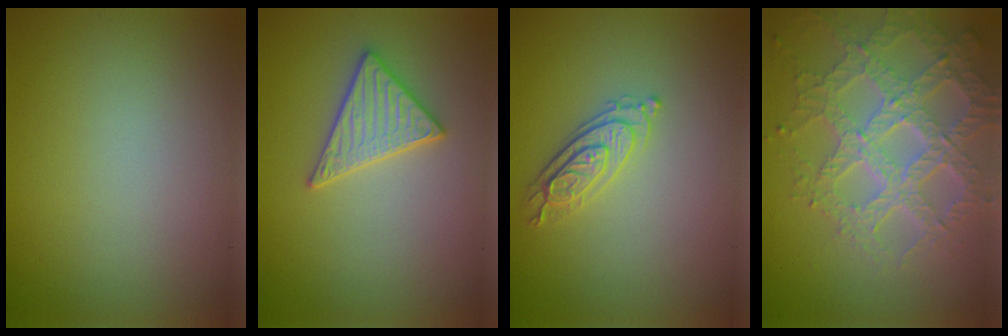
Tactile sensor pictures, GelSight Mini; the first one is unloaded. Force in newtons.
{"total": 3.0, "press": 2.9, "slide": 0.7}
{"total": 2.4, "press": 2.3, "slide": 0.7}
{"total": 7.0, "press": 5.0, "slide": 4.9}